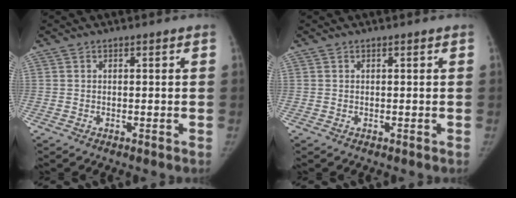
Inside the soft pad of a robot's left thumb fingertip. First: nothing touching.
{"total": 0.0}